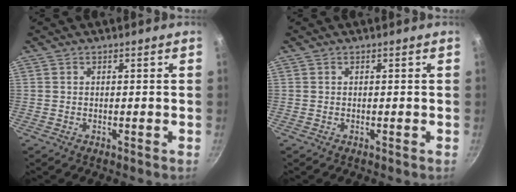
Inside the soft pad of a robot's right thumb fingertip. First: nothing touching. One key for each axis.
{"total": 0.0}